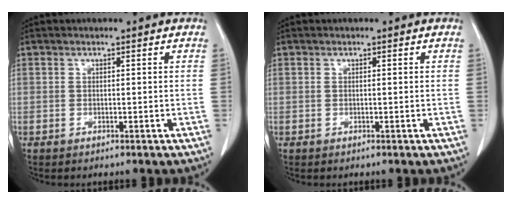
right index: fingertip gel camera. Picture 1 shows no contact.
{"total": 0.0}